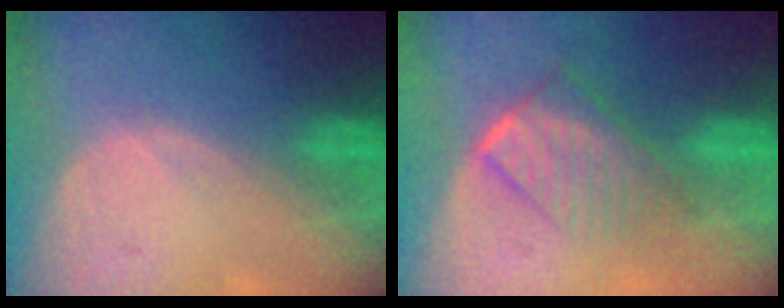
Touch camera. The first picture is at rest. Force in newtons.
{"total": 6.8, "press": 5.9, "slide": 3.4}